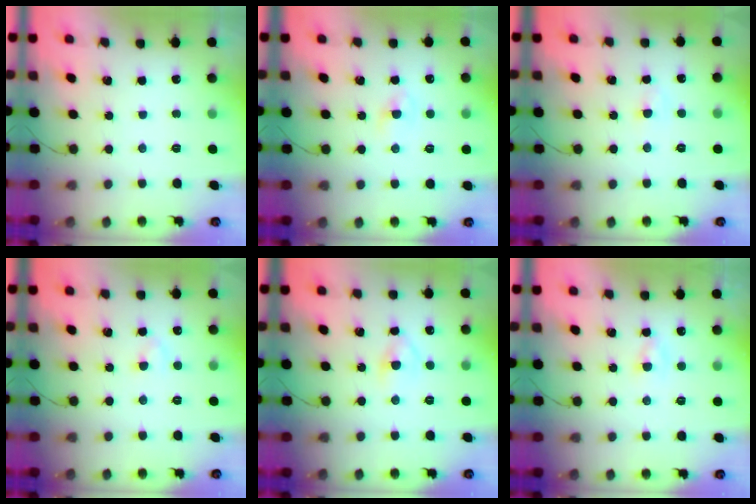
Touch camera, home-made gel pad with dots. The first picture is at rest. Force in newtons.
{"total": 1.2, "press": 1.0, "slide": 0.5}
{"total": 1.8, "press": 1.5, "slide": 0.9}
{"total": 2.0, "press": 1.9, "slide": 0.8}
{"total": 3.8, "press": 3.6, "slide": 1.1}
{"total": 1.9, "press": 1.7, "slide": 0.9}